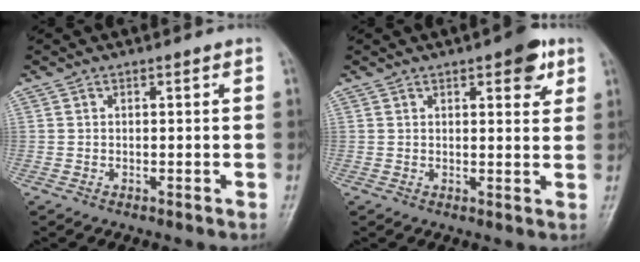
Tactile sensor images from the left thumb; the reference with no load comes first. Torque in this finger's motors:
{"motor_torque": [1.39, 0.87, 0.78, -1.00, 0.01]}